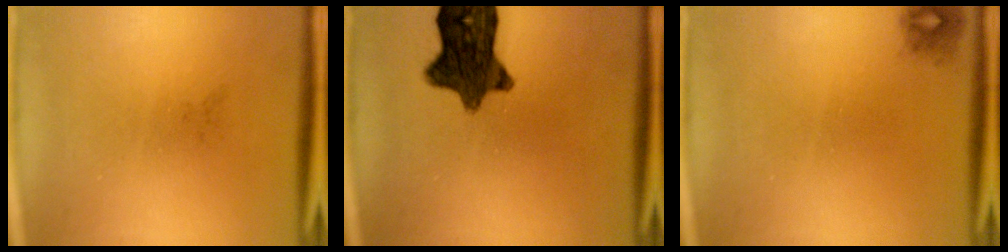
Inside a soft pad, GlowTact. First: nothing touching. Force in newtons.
{"total": 10.8}
{"total": 1.1}